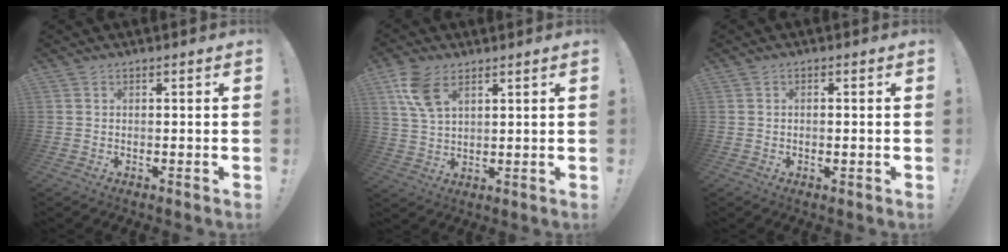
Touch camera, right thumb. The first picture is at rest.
{"total": 9.4, "force": [5.0, 5.1, 6.1], "torque": [-0.122, -0.015, 0.096]}
{"total": 0.9, "force": [-0.3, 0.4, 0.8], "torque": [-0.009, 0.000, -0.006]}